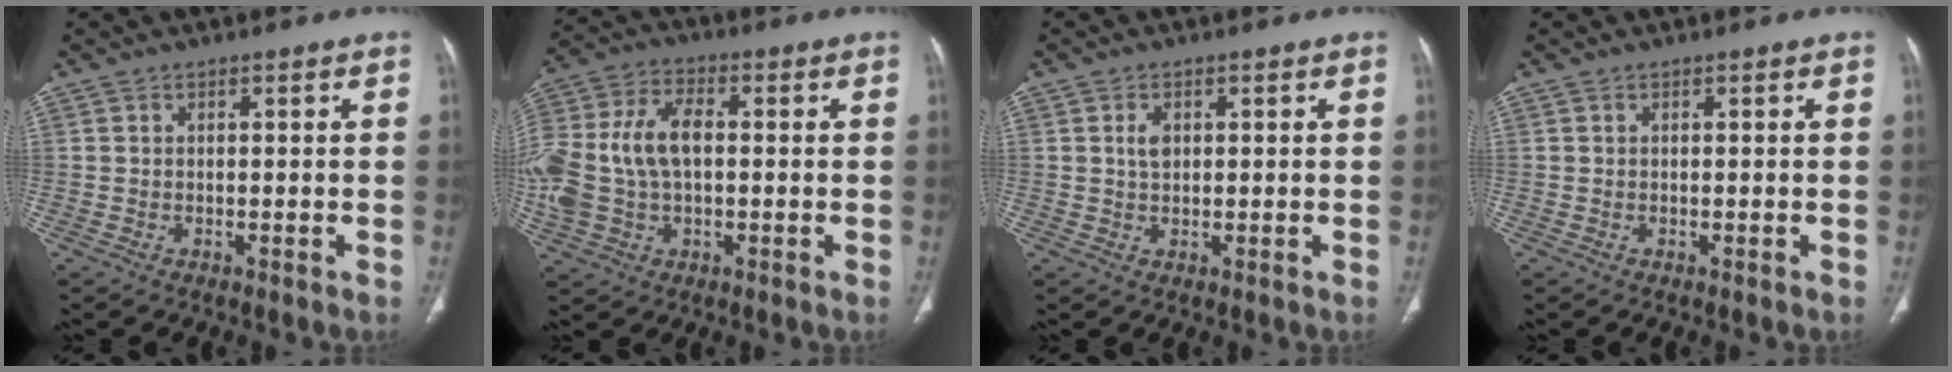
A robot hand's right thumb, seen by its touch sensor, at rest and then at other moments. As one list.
[{"total": 17.8, "force": [0.0, 11.6, 13.4], "torque": [-0.312, 0.024, 0.001]}, {"total": 2.4, "force": [0.6, 1.6, 1.7], "torque": [-0.028, 0.000, 0.012]}, {"total": 0.0}]